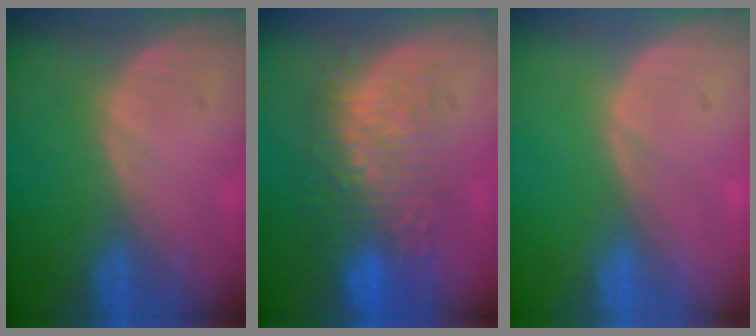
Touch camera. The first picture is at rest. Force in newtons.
{"total": 10.4, "press": 9.5, "slide": 4.2}
{"total": 0.0}